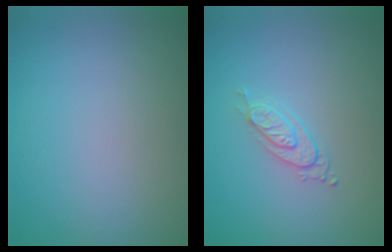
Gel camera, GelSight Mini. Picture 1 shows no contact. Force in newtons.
{"total": 2.0, "press": 1.4, "slide": 1.4}